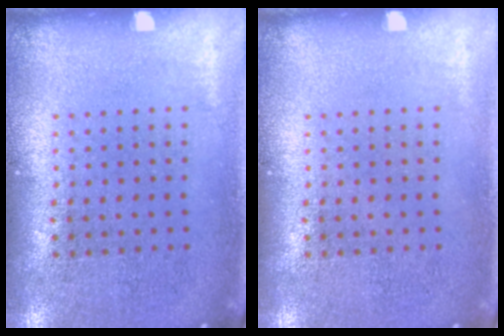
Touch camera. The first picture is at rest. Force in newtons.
{"total": 0.0}